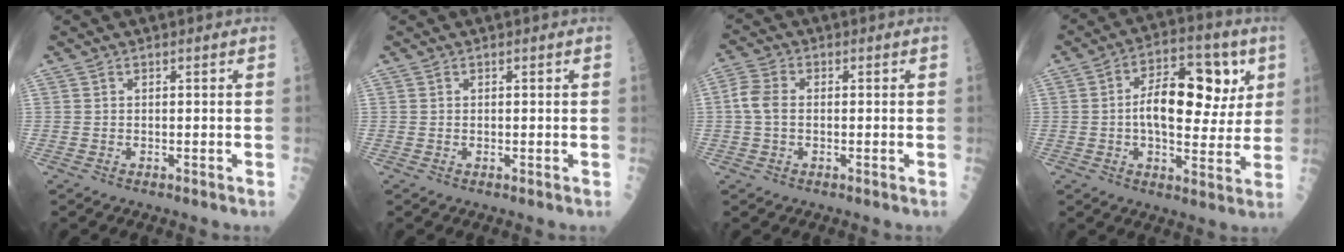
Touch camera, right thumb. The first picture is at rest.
{"total": 0.0}
{"total": 4.7, "force": [-0.1, 3.0, 3.6], "torque": [-0.079, 0.013, -0.010]}
{"total": 15.9, "force": [2.7, 8.5, 13.2], "torque": [-0.165, 0.012, 0.037]}